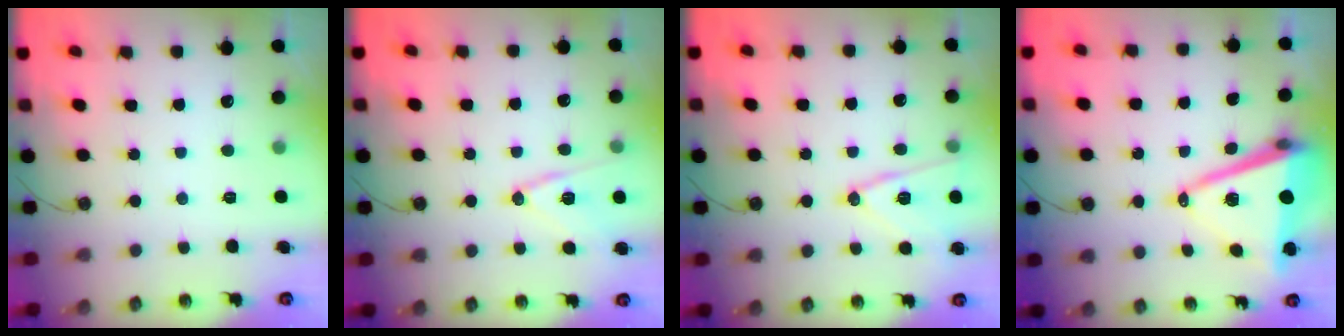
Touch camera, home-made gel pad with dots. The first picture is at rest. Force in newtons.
{"total": 12.6, "press": 12.2, "slide": 3.2}
{"total": 13.0, "press": 12.7, "slide": 2.8}
{"total": 14.5, "press": 13.8, "slide": 4.2}